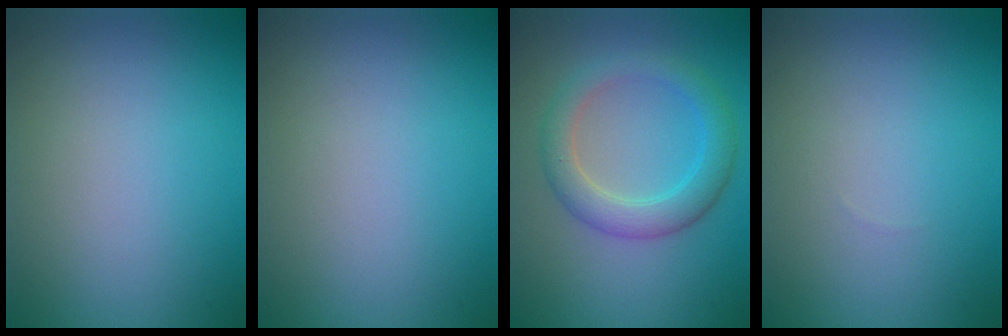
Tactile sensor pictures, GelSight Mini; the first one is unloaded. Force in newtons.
{"total": 0.0}
{"total": 4.0, "press": 3.9, "slide": 0.4}
{"total": 0.0}